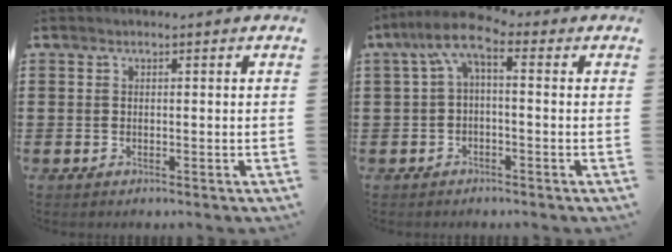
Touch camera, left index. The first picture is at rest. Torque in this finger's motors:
{"motor_torque": [1.56, -0.58, 0.67, 0.18]}